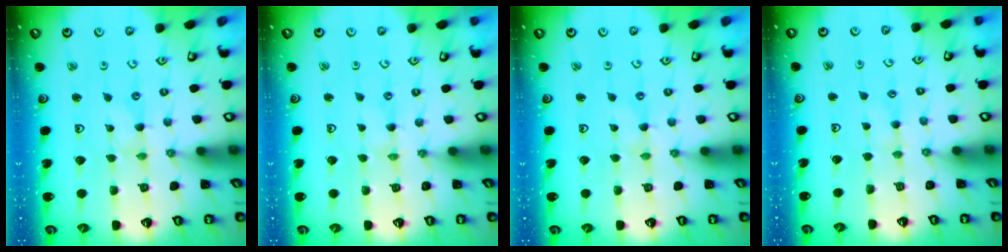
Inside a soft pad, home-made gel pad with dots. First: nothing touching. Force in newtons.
{"total": 0.0}
{"total": 0.0}
{"total": 2.3, "press": 2.3, "slide": 0.3}